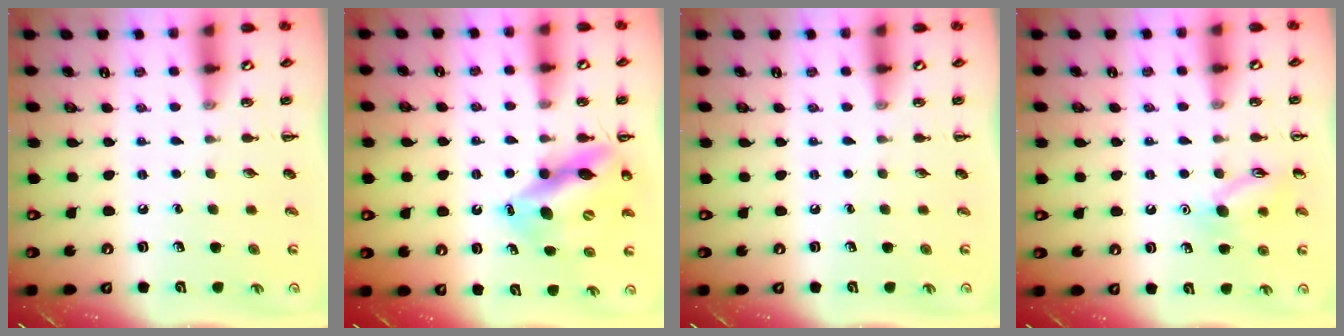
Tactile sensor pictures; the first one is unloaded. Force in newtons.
{"total": 13.8, "press": 13.2, "slide": 4.0}
{"total": 0.0}
{"total": 10.3, "press": 10.3, "slide": 0.6}